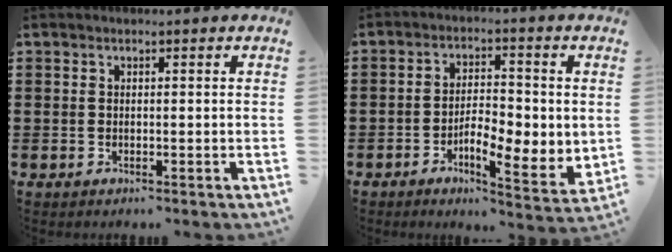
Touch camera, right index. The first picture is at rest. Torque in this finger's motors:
{"motor_torque": [1.03, -0.25, 0.72, 0.13]}